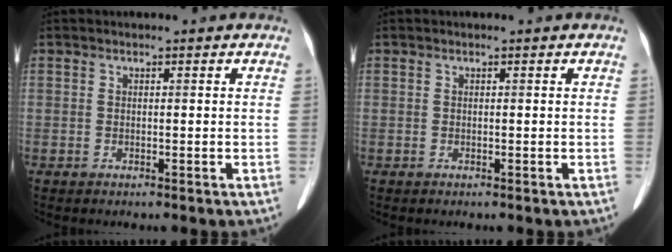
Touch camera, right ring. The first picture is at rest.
{"total": 0.0}